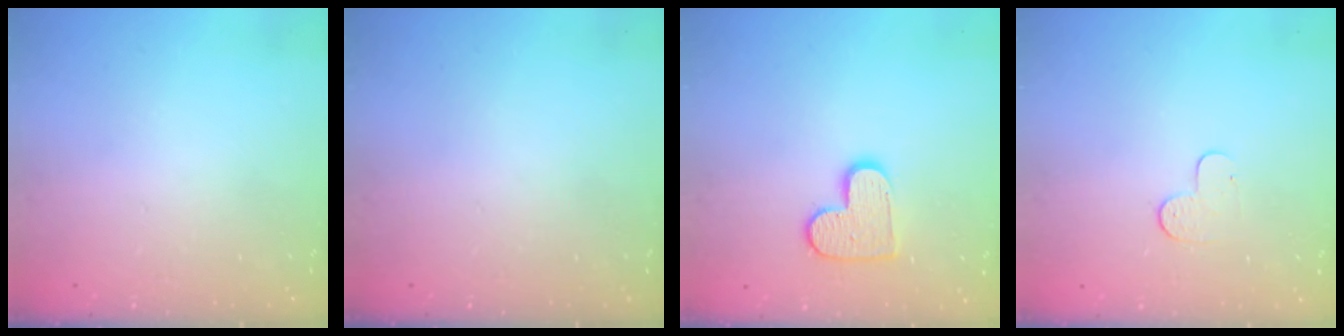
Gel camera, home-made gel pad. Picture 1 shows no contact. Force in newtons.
{"total": 0.0}
{"total": 10.6, "press": 10.6, "slide": 0.7}
{"total": 4.3, "press": 4.2, "slide": 0.4}